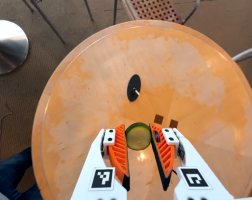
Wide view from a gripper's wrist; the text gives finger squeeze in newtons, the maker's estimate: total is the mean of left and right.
{"total": 8.4, "left": 8.7, "right": 8.1}